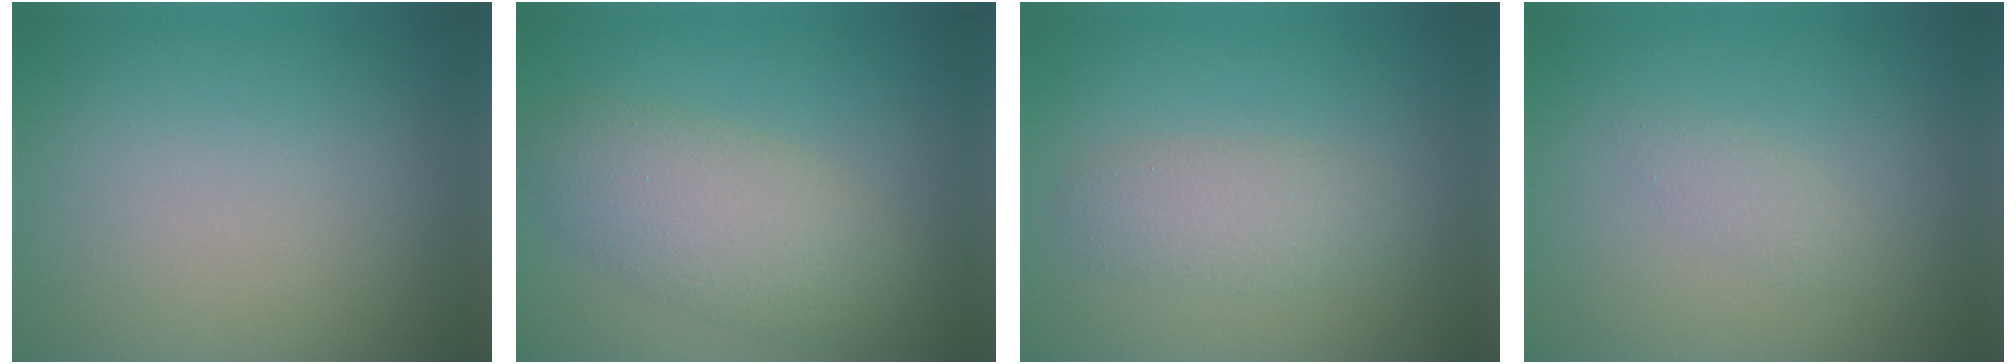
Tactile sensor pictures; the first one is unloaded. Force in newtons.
{"total": 5.5, "press": 5.5, "slide": 0.2}
{"total": 2.6, "press": 2.6, "slide": 0.2}
{"total": 1.1, "press": 1.1, "slide": 0.0}